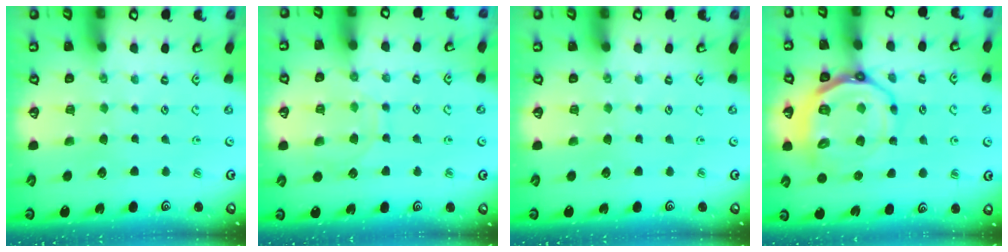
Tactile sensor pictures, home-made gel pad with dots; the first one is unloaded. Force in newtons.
{"total": 8.6, "press": 8.6, "slide": 0.6}
{"total": 0.0}
{"total": 14.9, "press": 14.5, "slide": 3.3}